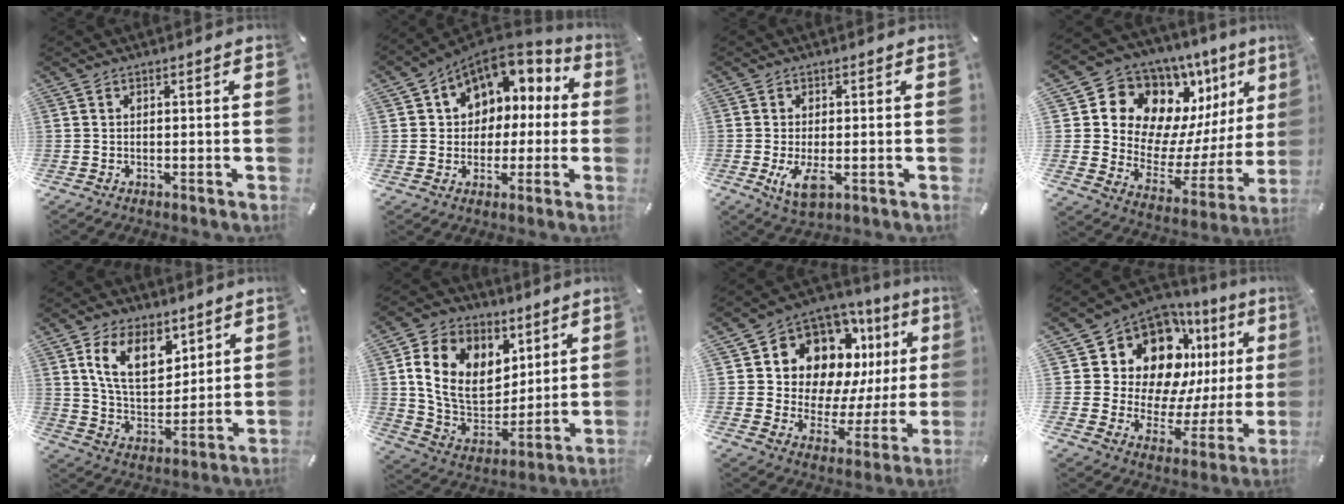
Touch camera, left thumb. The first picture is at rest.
{"total": 9.7, "force": [3.5, 8.6, 2.8], "torque": [-0.051, -0.024, 0.071]}
{"total": 6.0, "force": [-1.2, 2.7, 5.2], "torque": [-0.100, -0.020, -0.023]}
{"total": 15.5, "force": [10.0, 10.6, 5.4], "torque": [-0.084, -0.103, 0.188]}
{"total": 14.0, "force": [7.4, 8.6, 8.1], "torque": [-0.144, -0.021, 0.136]}
{"total": 16.1, "force": [5.4, 12.9, 8.0], "torque": [-0.161, -0.022, 0.105]}
{"total": 12.9, "force": [7.6, 9.2, 5.0], "torque": [-0.085, -0.077, 0.138]}
{"total": 16.7, "force": [10.5, 10.2, 8.1], "torque": [-0.129, -0.099, 0.186]}